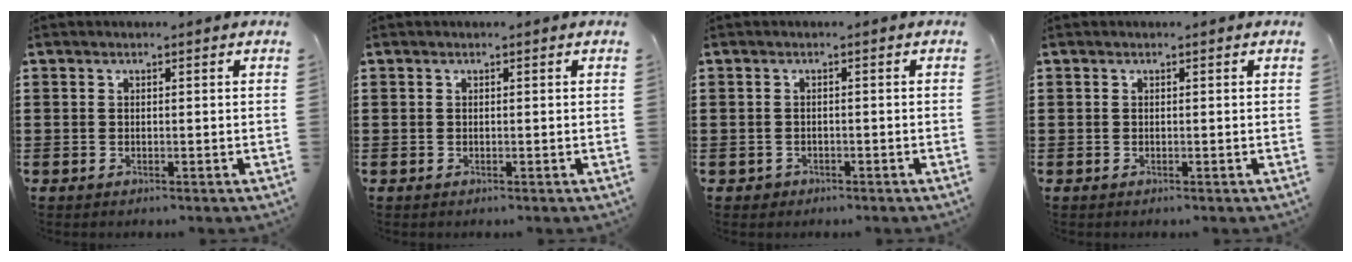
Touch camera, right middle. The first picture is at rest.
{"total": 0.0}
{"total": 0.7, "force": [-0.5, 0.5, 0.0], "torque": [-0.003, 0.002, -0.012]}
{"total": 0.0}